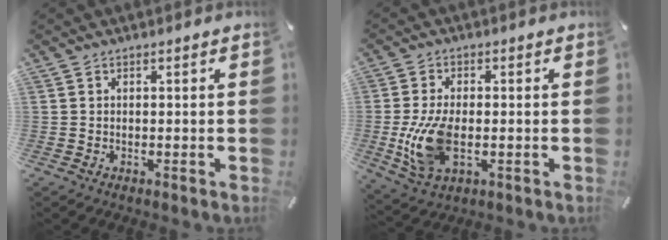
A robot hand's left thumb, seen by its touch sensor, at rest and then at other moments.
{"total": 11.5, "force": [-1.7, 6.5, 9.4], "torque": [-0.216, -0.015, -0.027]}